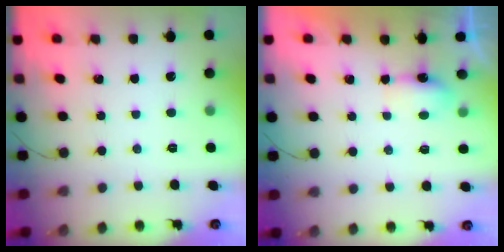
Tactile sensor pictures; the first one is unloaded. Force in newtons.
{"total": 7.1, "press": 4.4, "slide": 5.5}